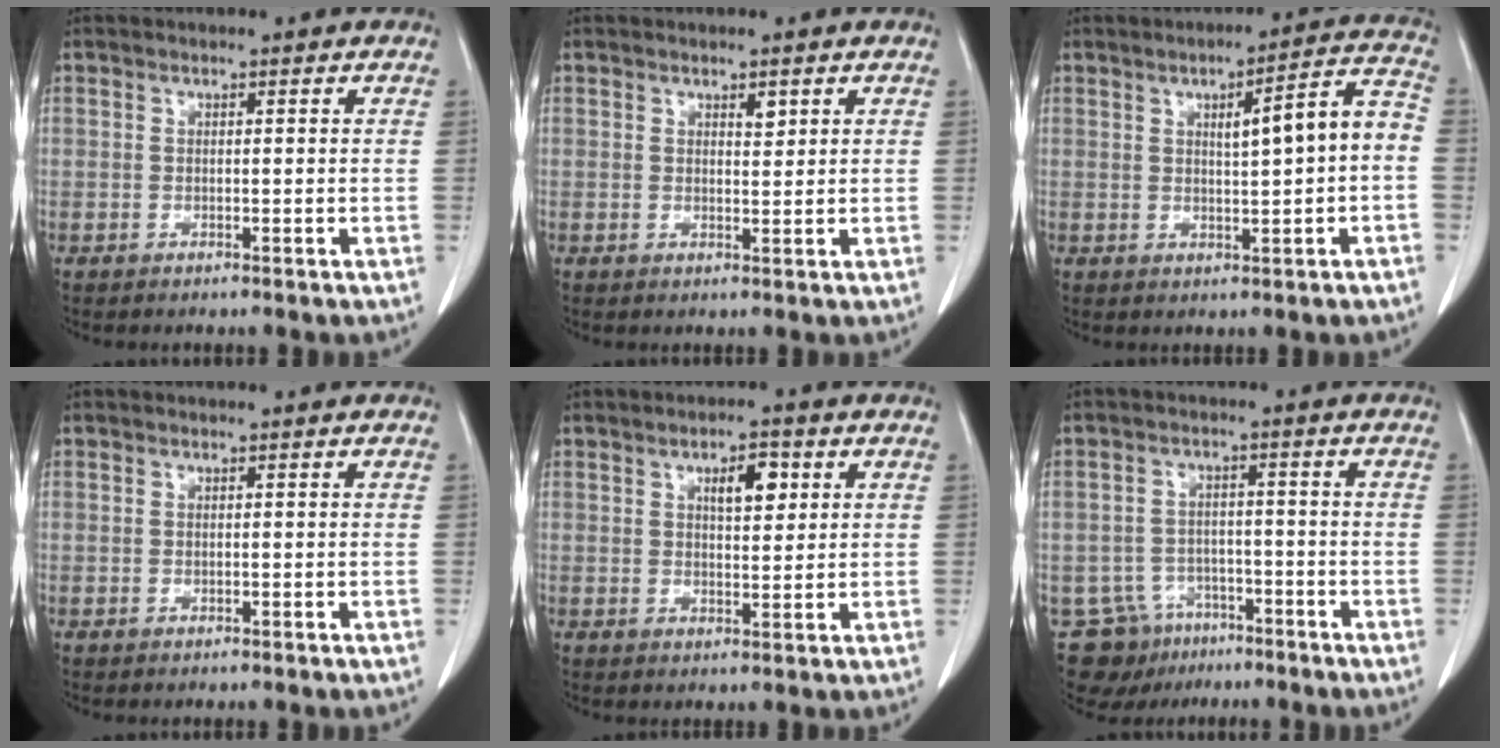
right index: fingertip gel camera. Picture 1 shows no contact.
{"total": 1.5, "force": [0.9, 0.6, 1.0], "torque": [-0.015, -0.004, 0.014]}
{"total": 8.5, "force": [0.1, 0.9, 8.4], "torque": [-0.114, 0.024, 0.002]}
{"total": 0.0}
{"total": 4.8, "force": [1.9, 1.8, 4.0], "torque": [-0.064, 0.004, 0.031]}
{"total": 8.3, "force": [-5.5, 6.2, 1.0], "torque": [-0.018, 0.017, -0.079]}